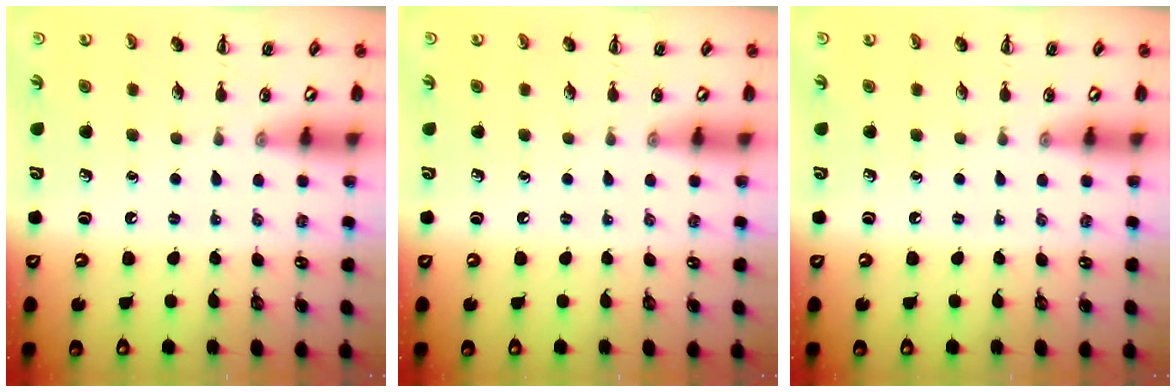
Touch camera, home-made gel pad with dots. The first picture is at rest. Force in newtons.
{"total": 0.0}
{"total": 0.0}